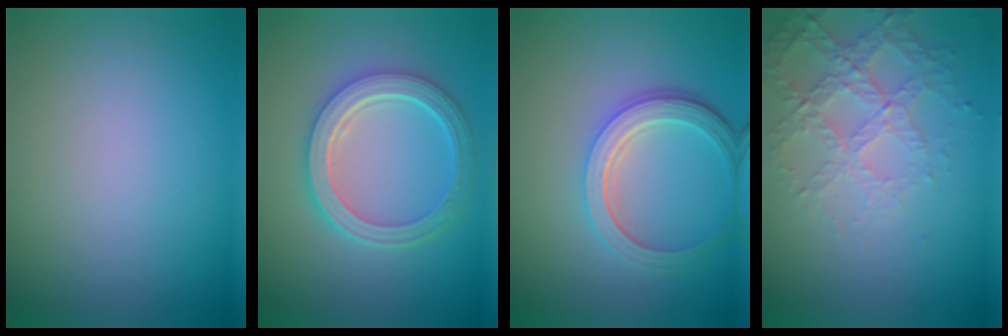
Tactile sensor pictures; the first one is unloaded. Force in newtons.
{"total": 5.6, "press": 4.1, "slide": 3.8}
{"total": 4.8, "press": 3.7, "slide": 3.1}
{"total": 4.3, "press": 3.2, "slide": 2.9}